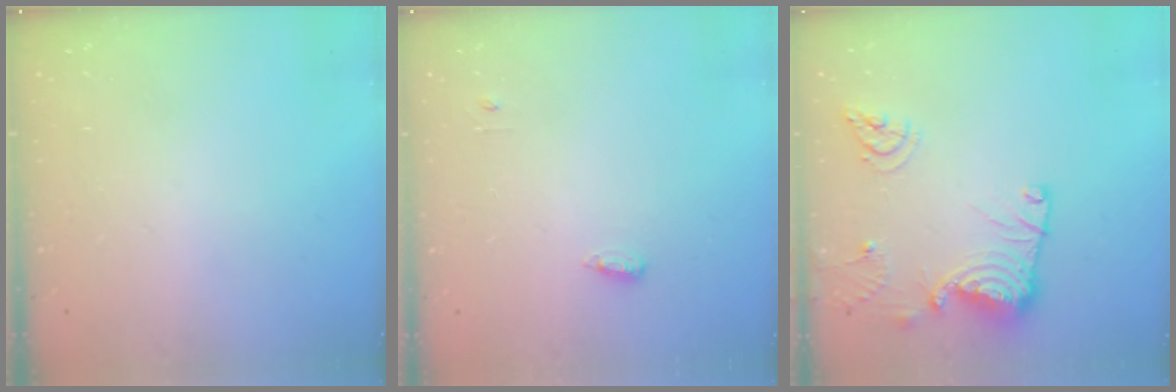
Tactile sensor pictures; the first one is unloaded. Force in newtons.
{"total": 3.7, "press": 3.6, "slide": 1.0}
{"total": 14.1, "press": 14.0, "slide": 1.1}